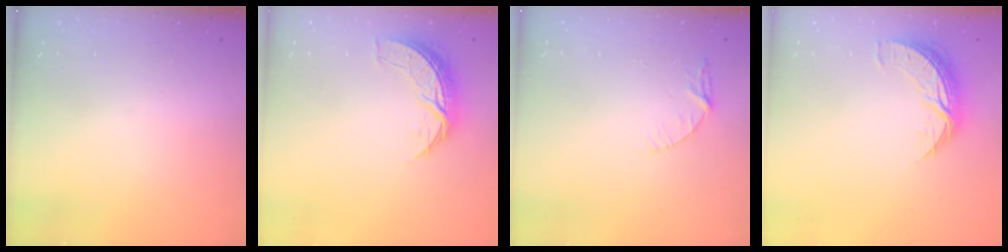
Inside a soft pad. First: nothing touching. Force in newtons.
{"total": 7.3, "press": 7.3, "slide": 0.5}
{"total": 5.2, "press": 5.1, "slide": 0.6}
{"total": 8.3, "press": 8.3, "slide": 0.5}